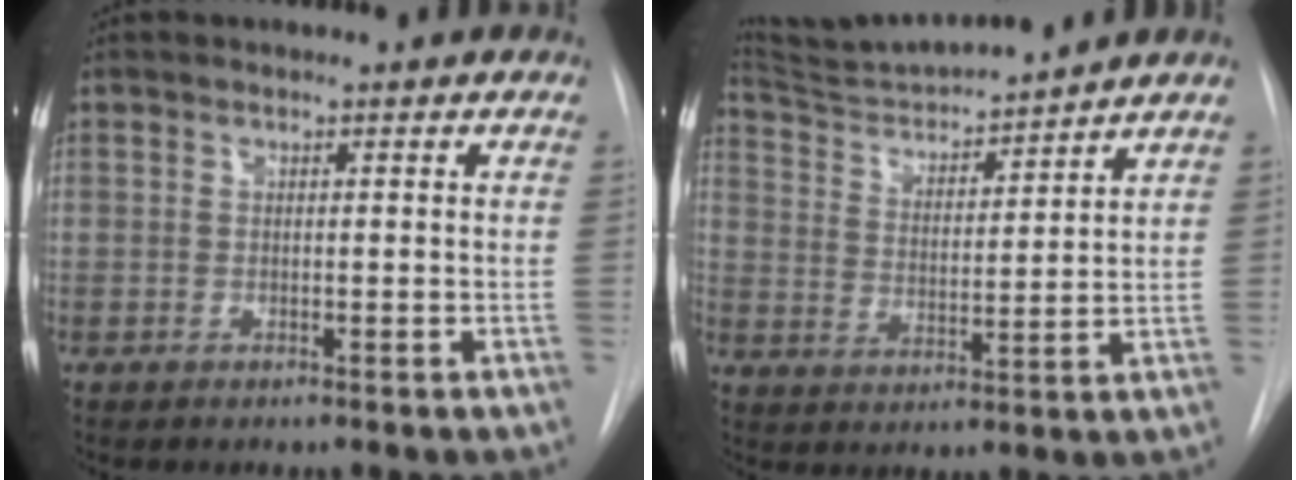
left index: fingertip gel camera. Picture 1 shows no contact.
{"total": 12.1, "force": [11.5, -0.7, 3.5], "torque": [-0.068, 0.005, 0.202]}